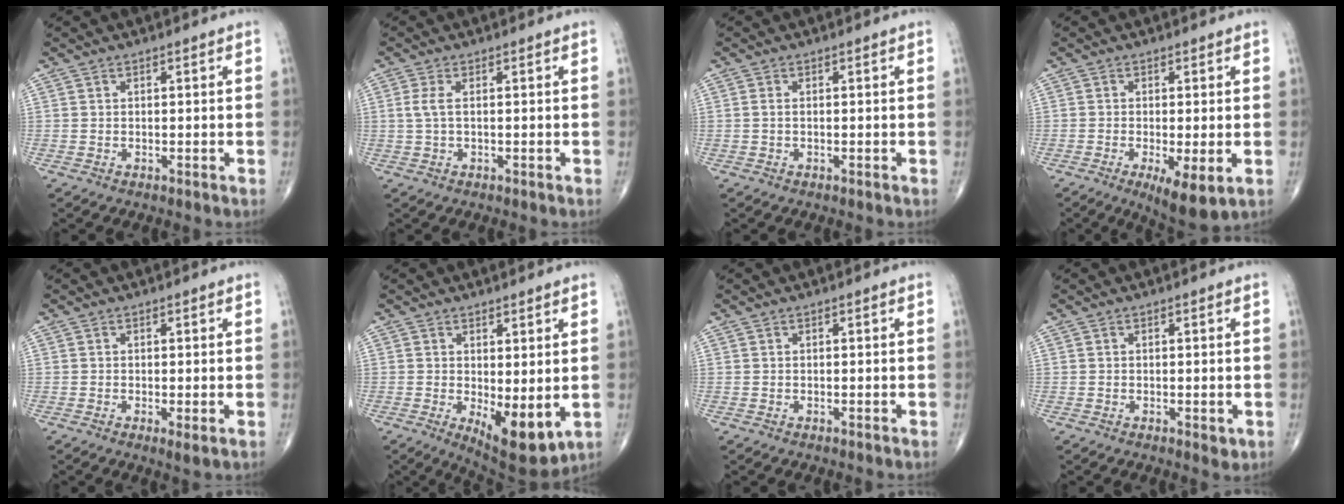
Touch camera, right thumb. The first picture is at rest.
{"total": 2.4, "force": [0.3, 0.8, 2.2], "torque": [-0.063, 0.004, 0.006]}
{"total": 0.6, "force": [0.0, 0.2, 0.6], "torque": [-0.014, 0.000, -0.001]}
{"total": 7.5, "force": [-2.4, 2.1, 6.8], "torque": [-0.110, -0.020, -0.035]}
{"total": 1.7, "force": [-0.3, 0.3, 1.6], "torque": [-0.034, -0.008, -0.008]}
{"total": 9.0, "force": [-1.1, 3.6, 8.2], "torque": [-0.109, -0.024, -0.004]}
{"total": 0.0}
{"total": 1.5, "force": [-0.2, 0.7, 1.2], "torque": [-0.013, -0.003, -0.002]}